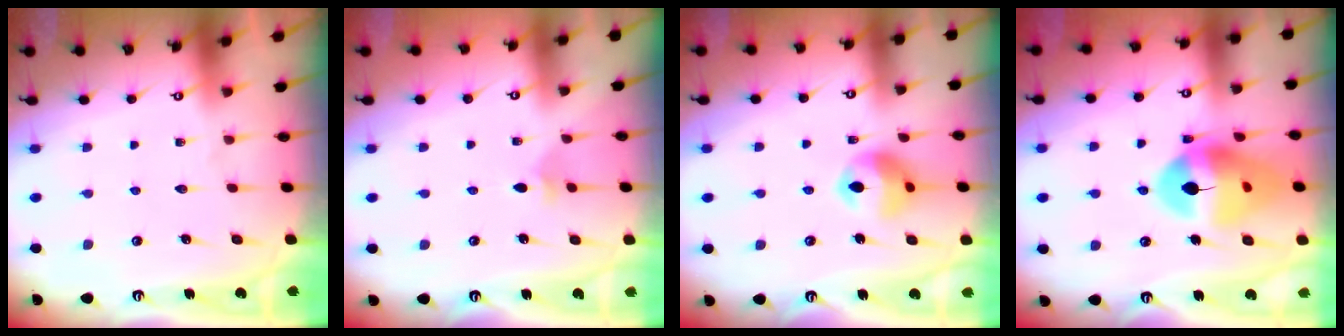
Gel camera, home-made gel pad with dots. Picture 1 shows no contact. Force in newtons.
{"total": 3.0, "press": 2.9, "slide": 0.7}
{"total": 11.2, "press": 11.1, "slide": 1.5}
{"total": 17.0, "press": 16.8, "slide": 2.1}